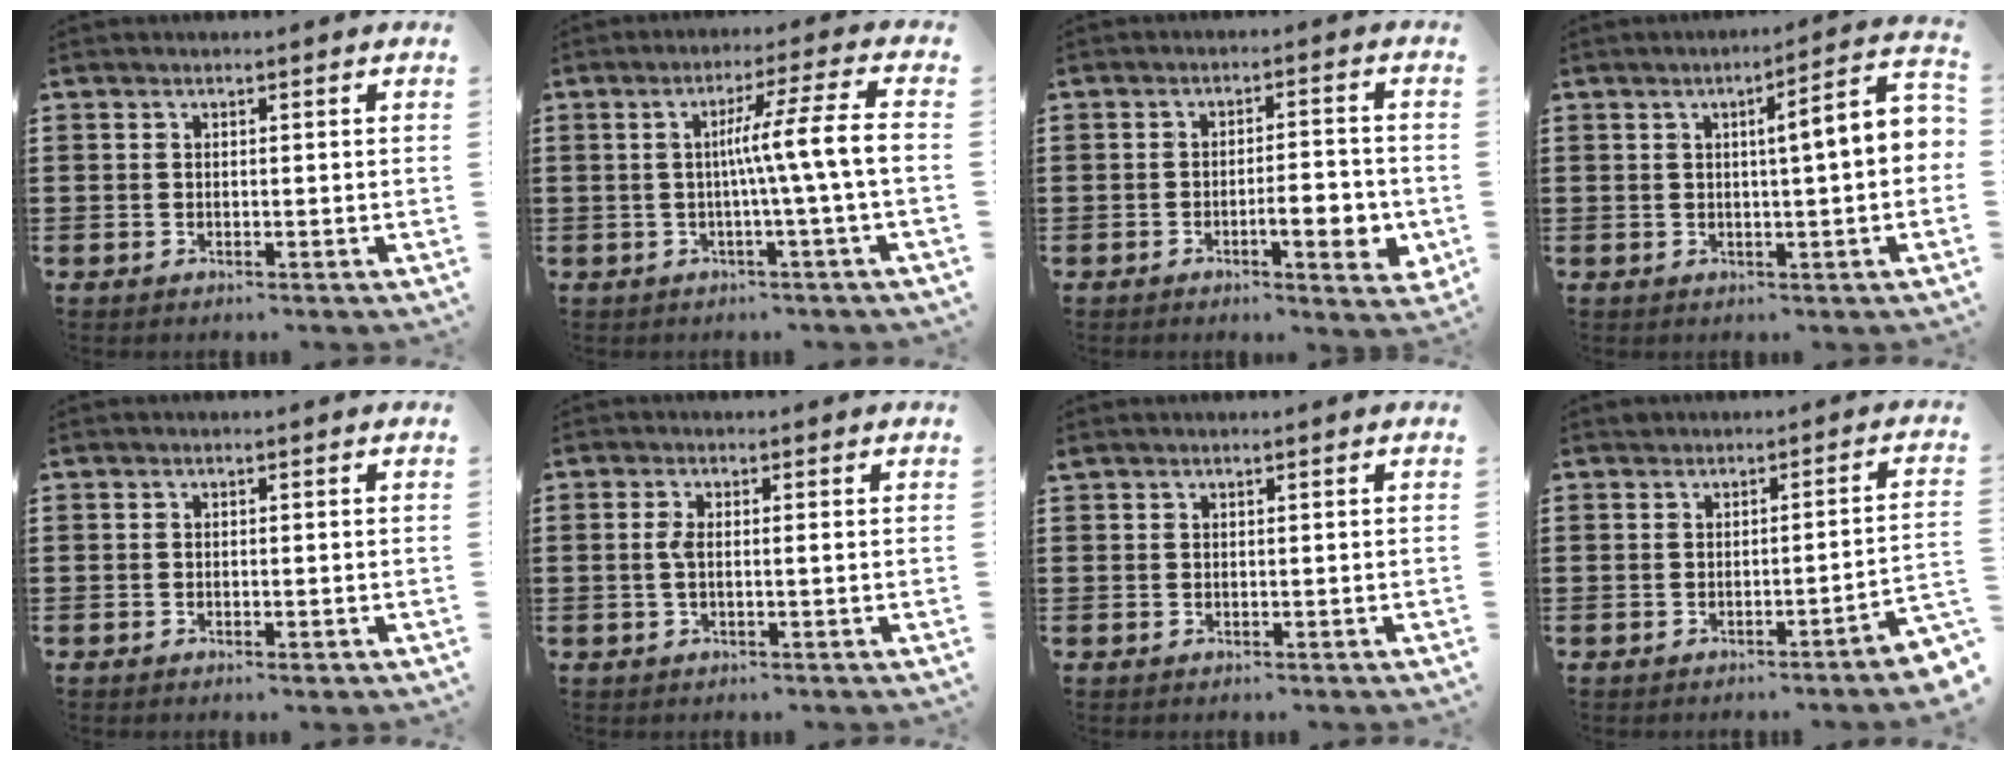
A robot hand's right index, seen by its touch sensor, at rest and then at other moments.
{"total": 8.2, "force": [-0.6, -1.1, 8.1], "torque": [-0.138, -0.008, -0.023]}
{"total": 6.0, "force": [-2.0, 1.6, 5.5], "torque": [-0.073, -0.006, -0.037]}
{"total": 5.6, "force": [0.4, 0.3, 5.6], "torque": [-0.086, -0.011, -0.003]}
{"total": 0.6, "force": [-0.3, 0.1, 0.5], "torque": [-0.012, -0.007, -0.004]}
{"total": 2.0, "force": [-0.1, 0.4, 2.0], "torque": [-0.046, -0.003, -0.005]}
{"total": 0.0}
{"total": 1.7, "force": [-1.3, -0.3, 1.1], "torque": [-0.021, 0.000, -0.027]}